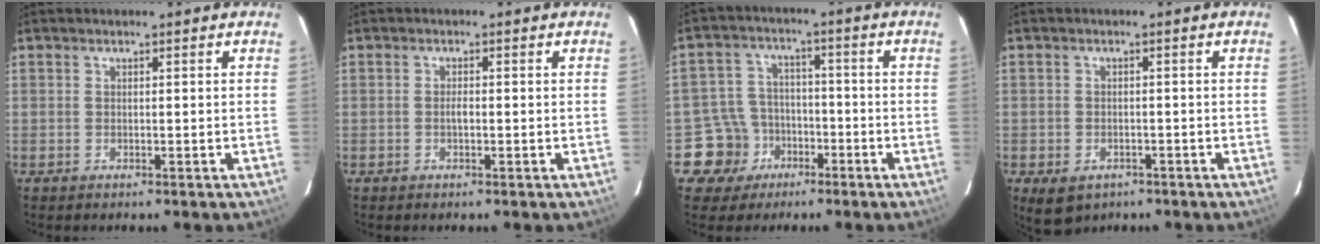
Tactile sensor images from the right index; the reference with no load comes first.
{"total": 1.2, "force": [-0.3, 0.5, 1.0], "torque": [-0.020, 0.002, -0.006]}
{"total": 8.0, "force": [-4.2, 6.8, 0.1], "torque": [-0.032, 0.026, -0.065]}
{"total": 5.1, "force": [-2.9, 3.7, 2.2], "torque": [-0.047, -0.009, -0.035]}